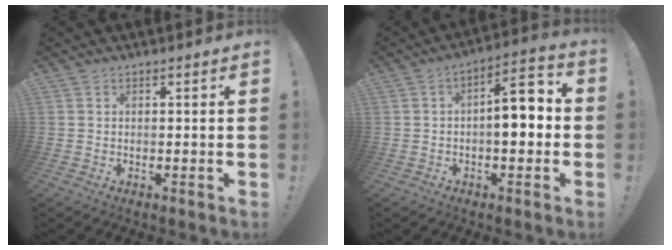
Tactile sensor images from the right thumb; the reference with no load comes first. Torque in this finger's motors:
{"motor_torque": [0.05, 0.39, 0.11, 0.00, 0.07]}